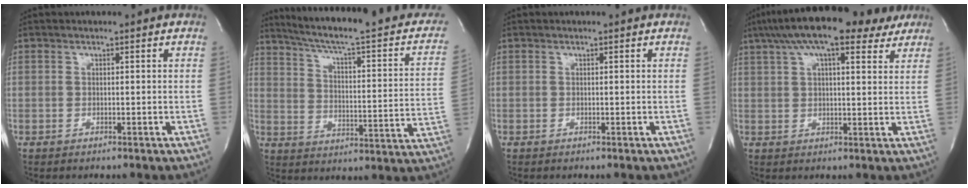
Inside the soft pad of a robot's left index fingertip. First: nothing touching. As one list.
[{"total": 23.7, "force": [18.8, 3.1, 14.0], "torque": [-0.205, -0.020, 0.240]}, {"total": 0.0}, {"total": 16.5, "force": [11.6, 4.7, 10.8], "torque": [-0.194, 0.048, 0.165]}]